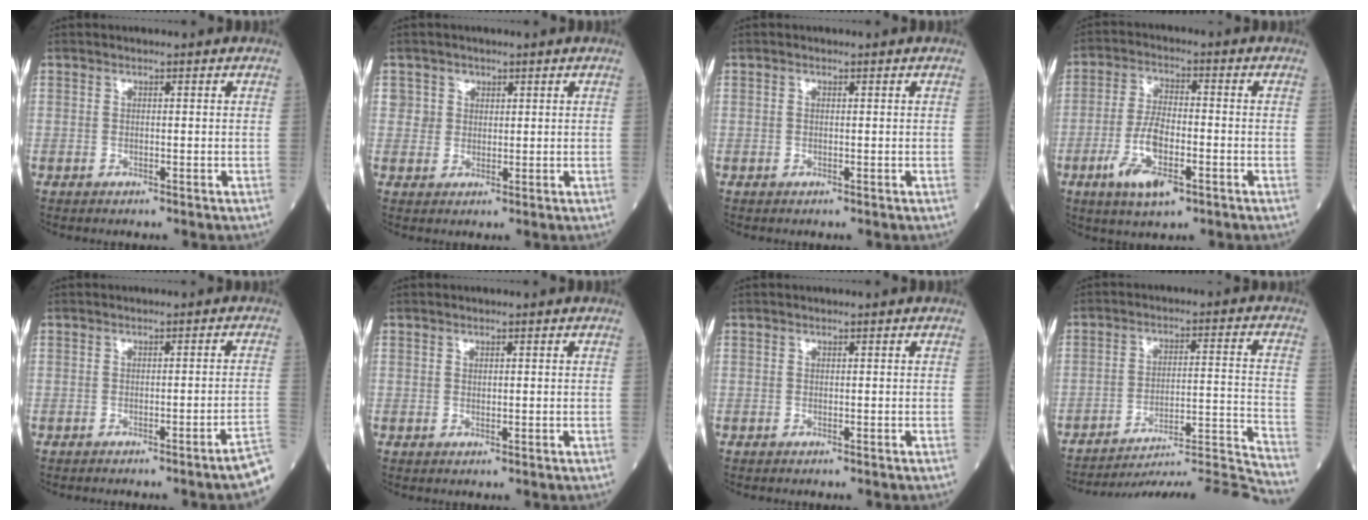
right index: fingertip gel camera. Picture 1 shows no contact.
{"total": 2.3, "force": [0.9, 2.1, -0.1], "torque": [0.019, -0.002, 0.008]}
{"total": 0.0}
{"total": 8.9, "force": [-3.9, 2.7, 7.5], "torque": [-0.155, -0.007, -0.070]}
{"total": 6.6, "force": [-5.6, -1.0, 3.3], "torque": [-0.015, -0.001, -0.068]}
{"total": 0.5, "force": [0.2, 0.3, 0.4], "torque": [-0.008, -0.002, 0.004]}
{"total": 0.0}
{"total": 21.5, "force": [-20.8, -4.1, 3.8], "torque": [-0.024, -0.005, -0.292]}